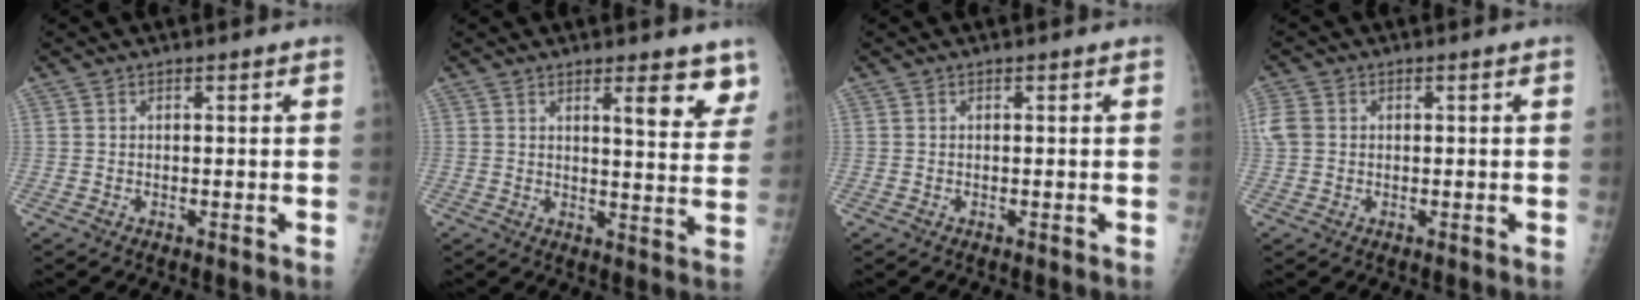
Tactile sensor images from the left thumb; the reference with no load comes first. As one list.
[{"total": 8.2, "force": [5.4, 2.1, 5.8], "torque": [-0.047, -0.034, 0.070]}, {"total": 0.0}, {"total": 4.3, "force": [0.6, 3.6, 2.4], "torque": [-0.063, 0.009, 0.014]}]